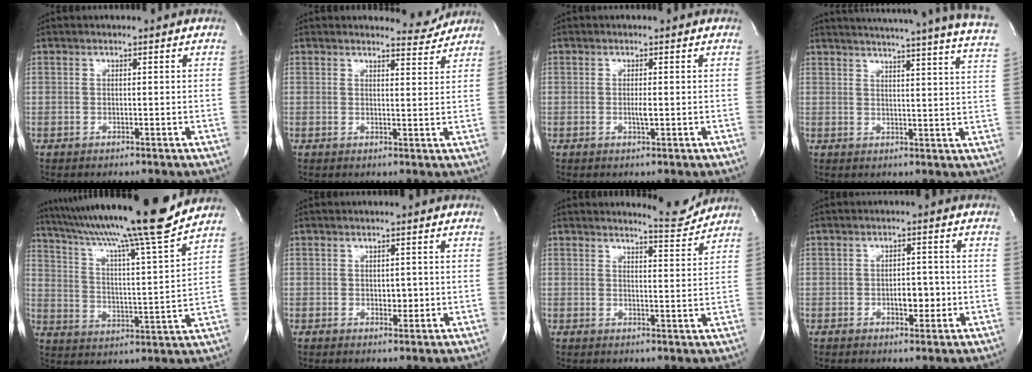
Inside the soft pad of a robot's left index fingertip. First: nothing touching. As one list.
[{"total": 3.1, "force": [3.0, 0.0, -0.7], "torque": [-0.001, -0.023, 0.035]}, {"total": 1.3, "force": [-0.1, 0.1, 1.3], "torque": [-0.027, -0.002, -0.002]}, {"total": 25.6, "force": [23.1, -0.7, 11.0], "torque": [-0.167, -0.071, 0.269]}, {"total": 20.4, "force": [17.8, -1.4, 9.8], "torque": [-0.171, -0.024, 0.274]}, {"total": 1.9, "force": [-0.1, 1.2, 1.4], "torque": [-0.017, 0.000, 0.002]}, {"total": 4.1, "force": [4.1, -0.2, -0.2], "torque": [-0.007, -0.027, 0.051]}, {"total": 3.7, "force": [-0.9, 1.8, 3.1], "torque": [-0.041, 0.004, -0.009]}]